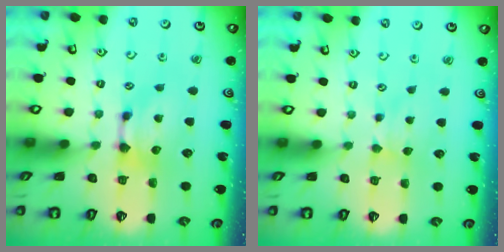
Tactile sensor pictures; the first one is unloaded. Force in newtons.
{"total": 1.7, "press": 1.6, "slide": 0.5}